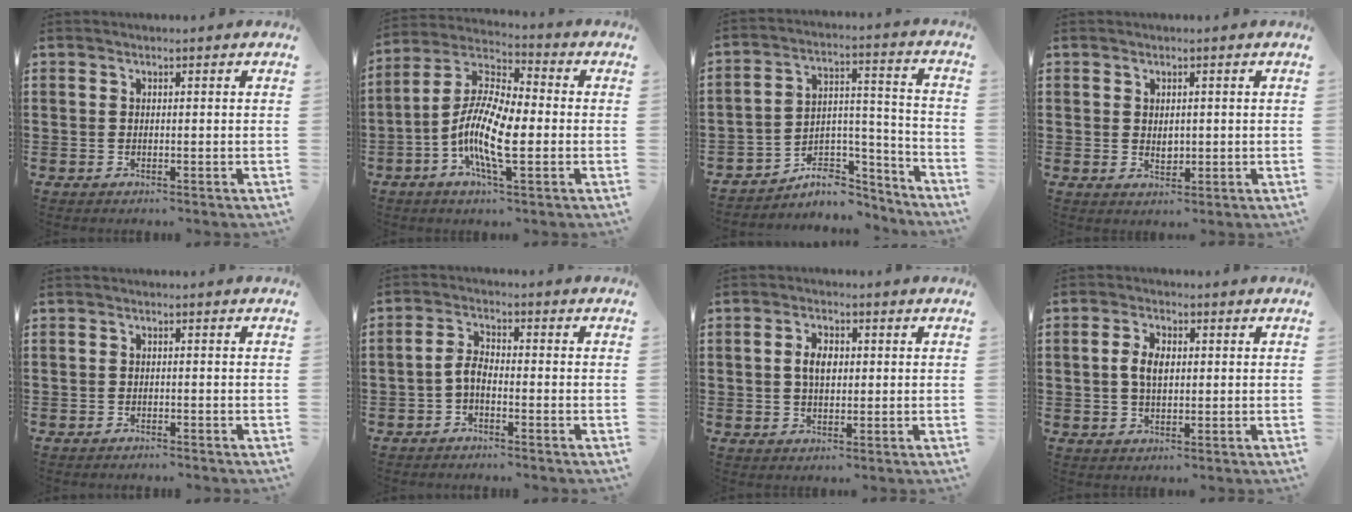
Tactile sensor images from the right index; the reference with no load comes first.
{"total": 12.3, "force": [-3.5, 4.1, 11.0], "torque": [-0.252, -0.012, -0.073]}
{"total": 6.5, "force": [-5.2, 3.3, 2.0], "torque": [-0.033, 0.011, -0.096]}
{"total": 1.6, "force": [0.3, 1.1, 1.1], "torque": [-0.015, 0.003, 0.003]}
{"total": 1.0, "force": [-1.0, 0.0, 0.0], "torque": [-0.004, 0.000, -0.022]}
{"total": 3.1, "force": [-1.7, 1.2, 2.3], "torque": [-0.059, 0.002, -0.037]}
{"total": 3.7, "force": [0.3, 2.2, 3.0], "torque": [-0.054, 0.005, 0.001]}
{"total": 4.0, "force": [0.3, 2.2, 3.4], "torque": [-0.068, 0.009, 0.003]}